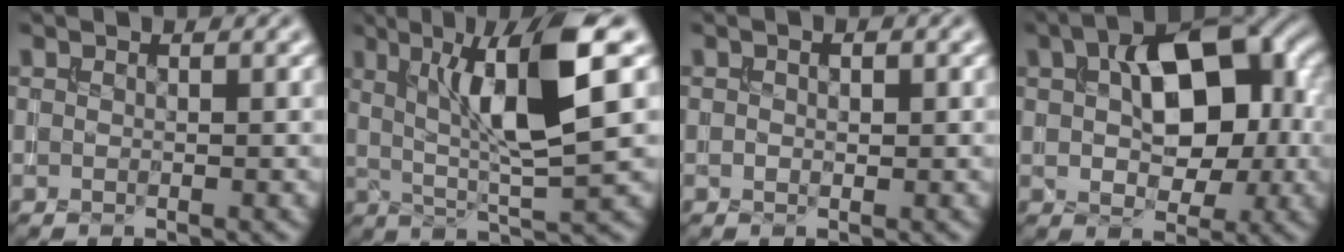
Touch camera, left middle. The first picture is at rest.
{"total": 8.7, "force": [2.1, 1.6, 8.3], "torque": [-0.134, -0.004, 0.042]}
{"total": 1.1, "force": [0.1, 0.7, 0.8], "torque": [-0.009, -0.001, 0.007]}
{"total": 10.8, "force": [1.8, 6.3, 8.6], "torque": [-0.119, 0.014, 0.028]}